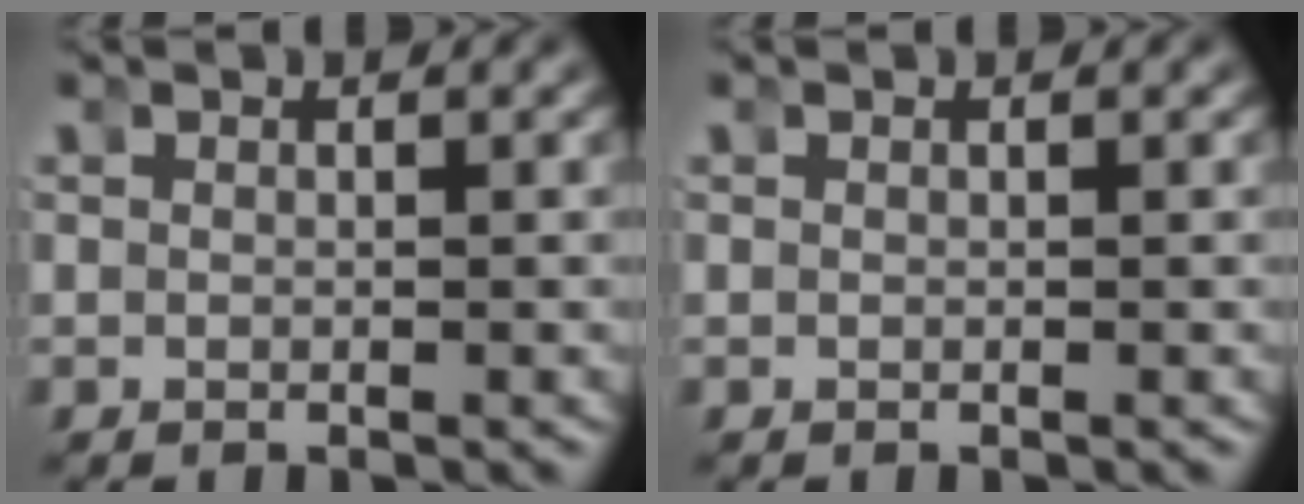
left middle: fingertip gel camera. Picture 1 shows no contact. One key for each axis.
{"total": 0.0}